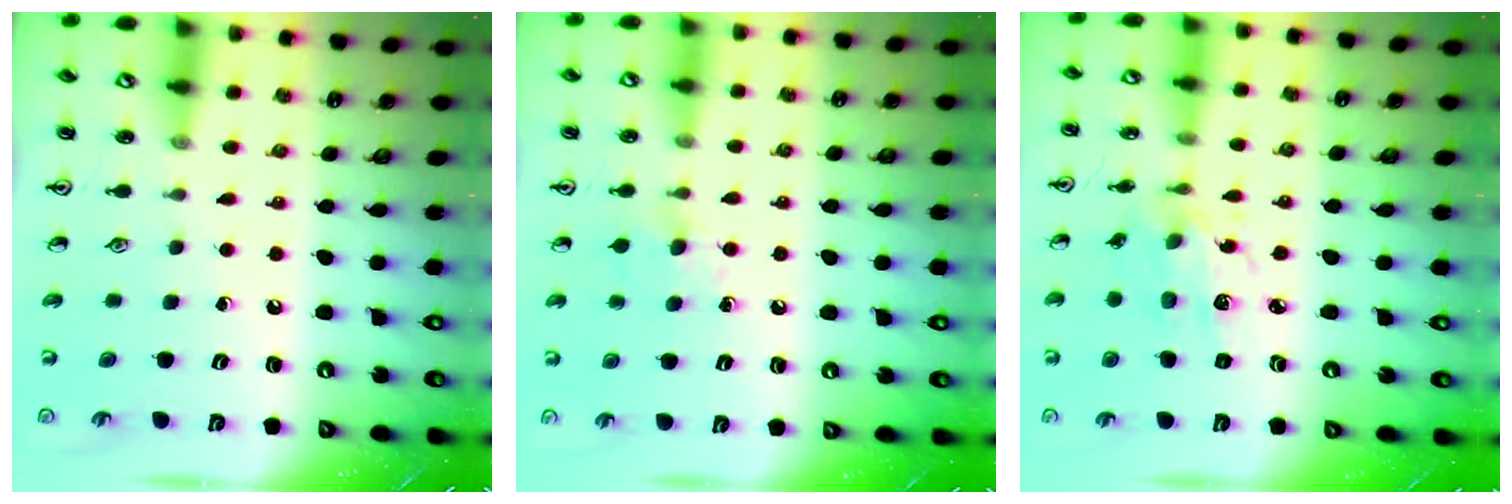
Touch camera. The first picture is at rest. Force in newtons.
{"total": 6.4, "press": 6.4, "slide": 0.8}
{"total": 7.8, "press": 7.7, "slide": 0.7}